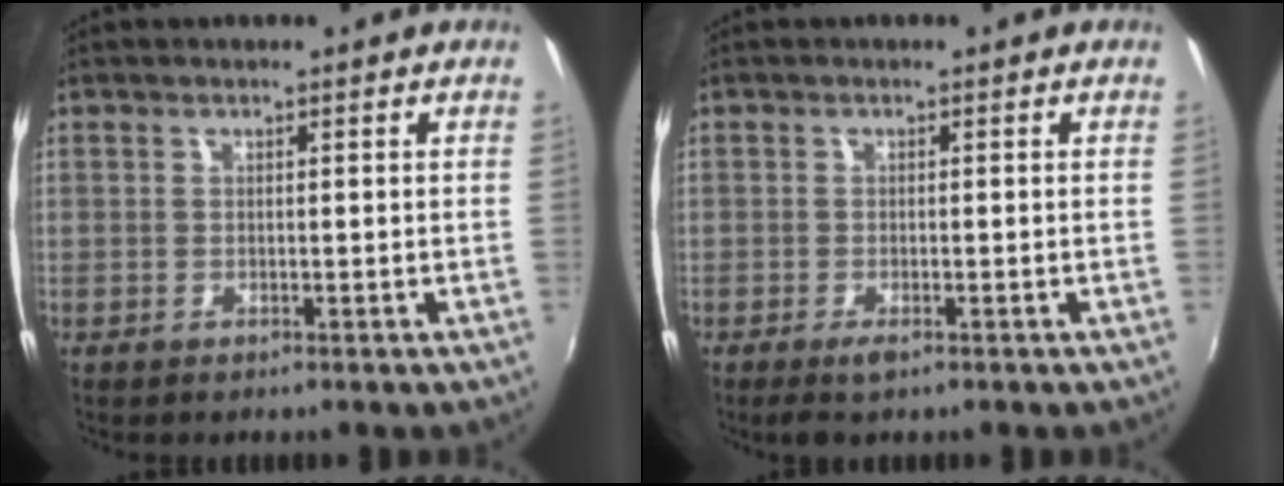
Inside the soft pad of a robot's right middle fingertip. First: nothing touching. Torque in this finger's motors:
{"motor_torque": [0.44, -0.39, 0.12, 0.04]}